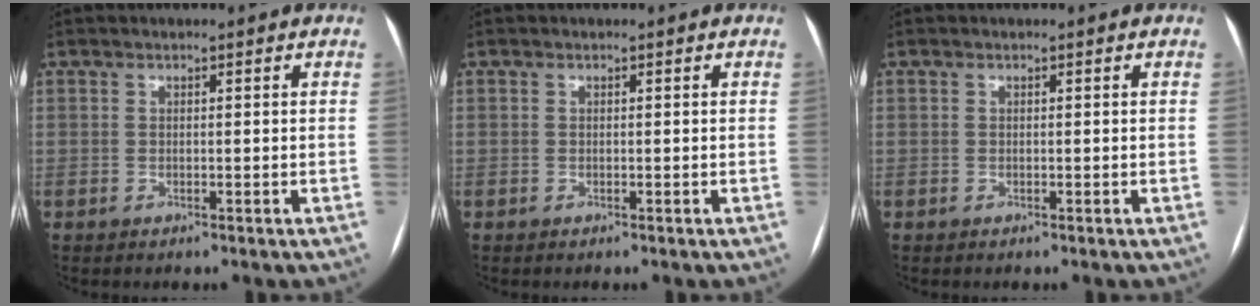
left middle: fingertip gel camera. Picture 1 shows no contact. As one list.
[{"total": 0.0}, {"total": 0.0}]